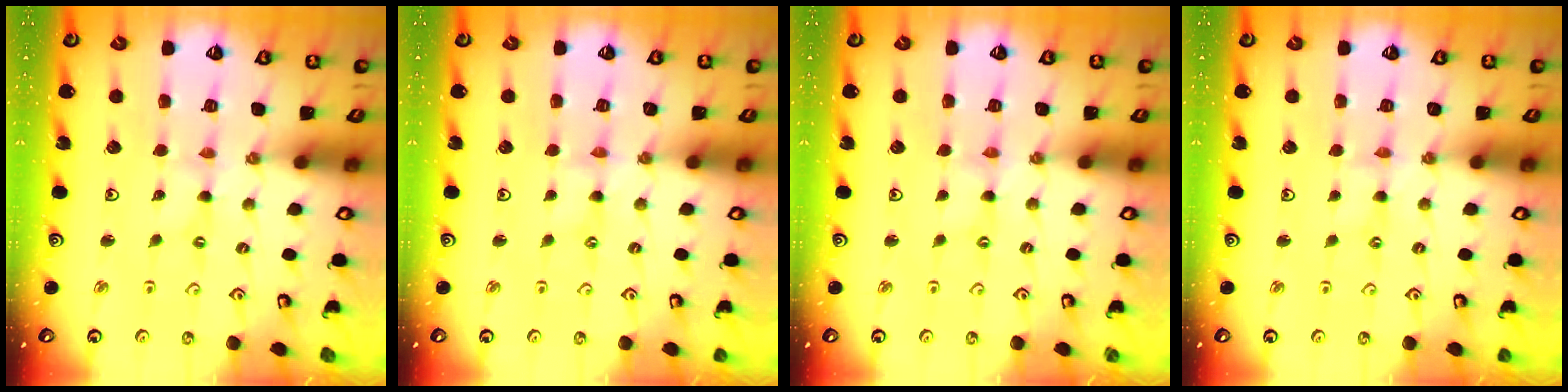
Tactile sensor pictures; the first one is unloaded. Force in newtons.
{"total": 0.0}
{"total": 0.0}
{"total": 0.0}